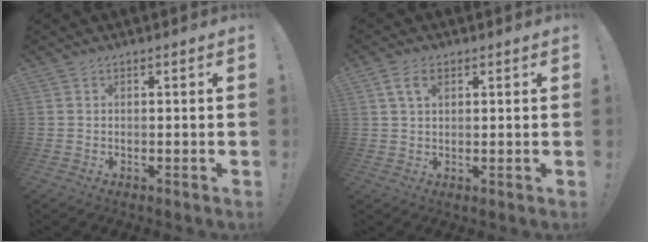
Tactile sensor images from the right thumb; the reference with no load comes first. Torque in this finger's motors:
{"motor_torque": [-0.19, 0.26, 0.11, 0.31, 0.11]}